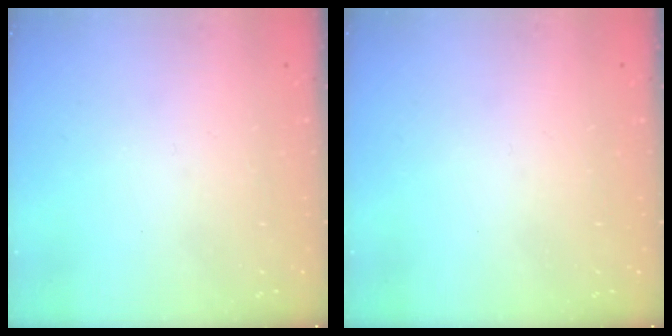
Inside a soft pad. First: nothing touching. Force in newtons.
{"total": 0.0}